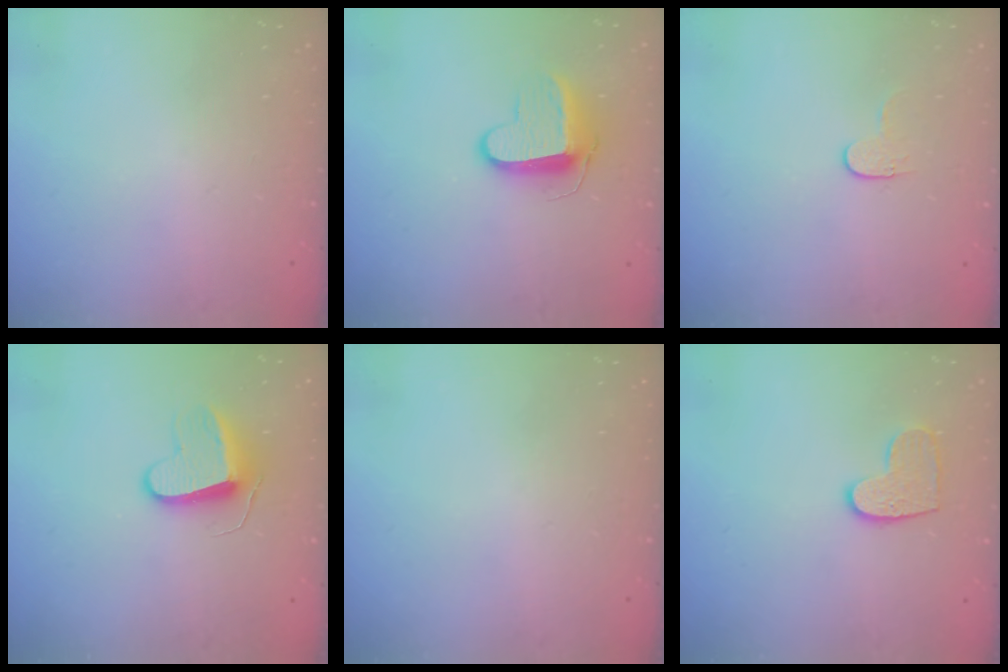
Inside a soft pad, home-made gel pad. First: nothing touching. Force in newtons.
{"total": 10.1, "press": 10.1, "slide": 0.5}
{"total": 3.9, "press": 3.8, "slide": 0.5}
{"total": 9.4, "press": 9.4, "slide": 0.4}
{"total": 0.0}
{"total": 8.6, "press": 8.6, "slide": 0.3}